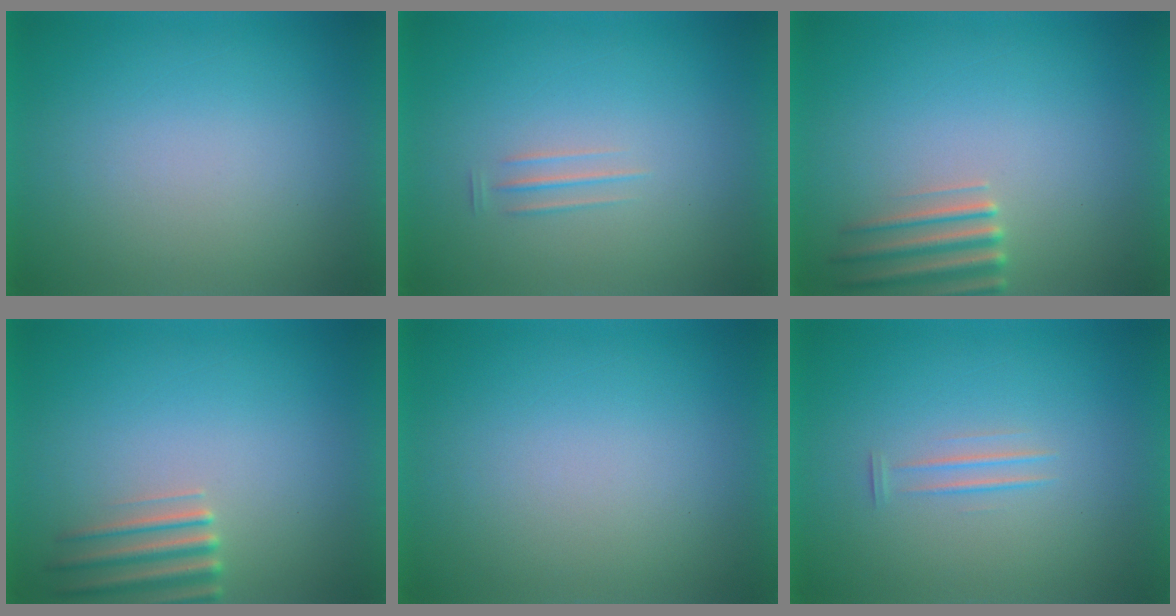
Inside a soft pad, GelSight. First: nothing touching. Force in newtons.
{"total": 1.4}
{"total": 2.8}
{"total": 2.8}
{"total": 0.0}
{"total": 1.7}